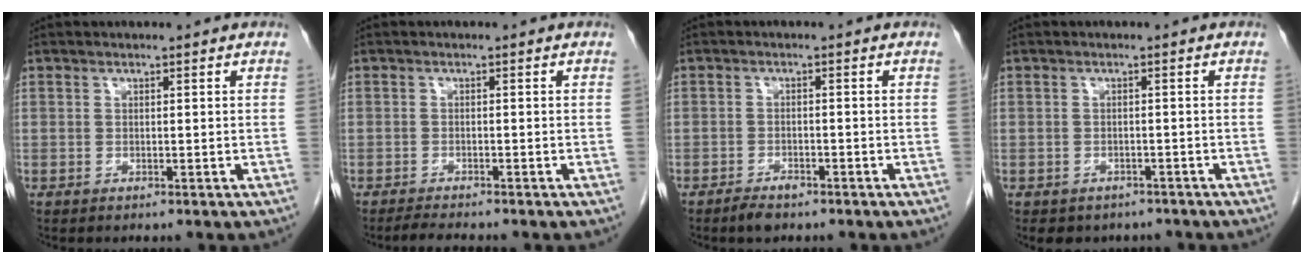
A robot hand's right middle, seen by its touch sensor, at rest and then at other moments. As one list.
[{"total": 2.6, "force": [-2.4, -0.2, 0.9], "torque": [-0.027, -0.013, -0.041]}, {"total": 2.5, "force": [-2.0, 0.8, 1.3], "torque": [-0.026, -0.002, -0.031]}, {"total": 4.7, "force": [-3.9, 2.7, 0.5], "torque": [-0.002, 0.008, -0.047]}]